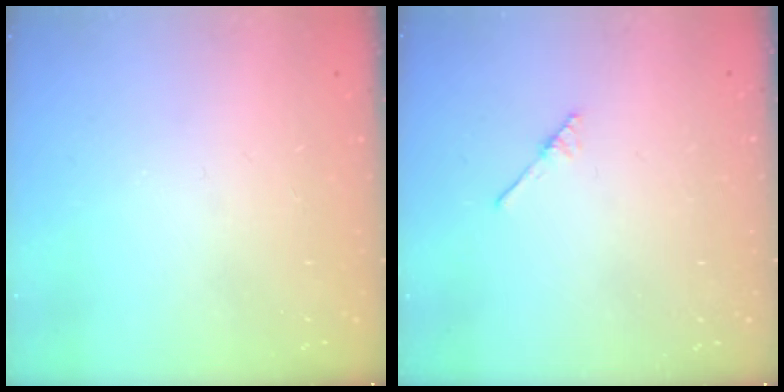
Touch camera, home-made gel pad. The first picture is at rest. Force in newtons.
{"total": 1.9, "press": 1.8, "slide": 0.3}